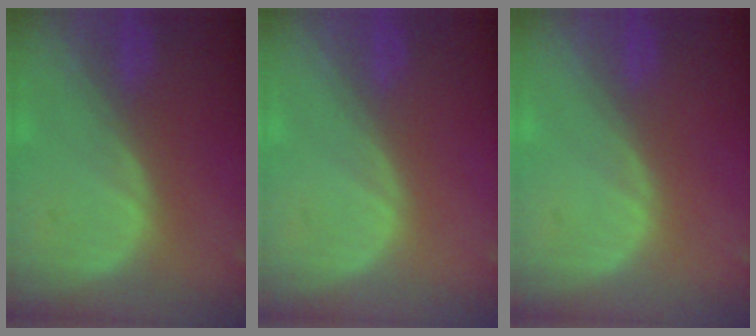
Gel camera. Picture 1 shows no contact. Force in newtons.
{"total": 0.0}
{"total": 0.0}